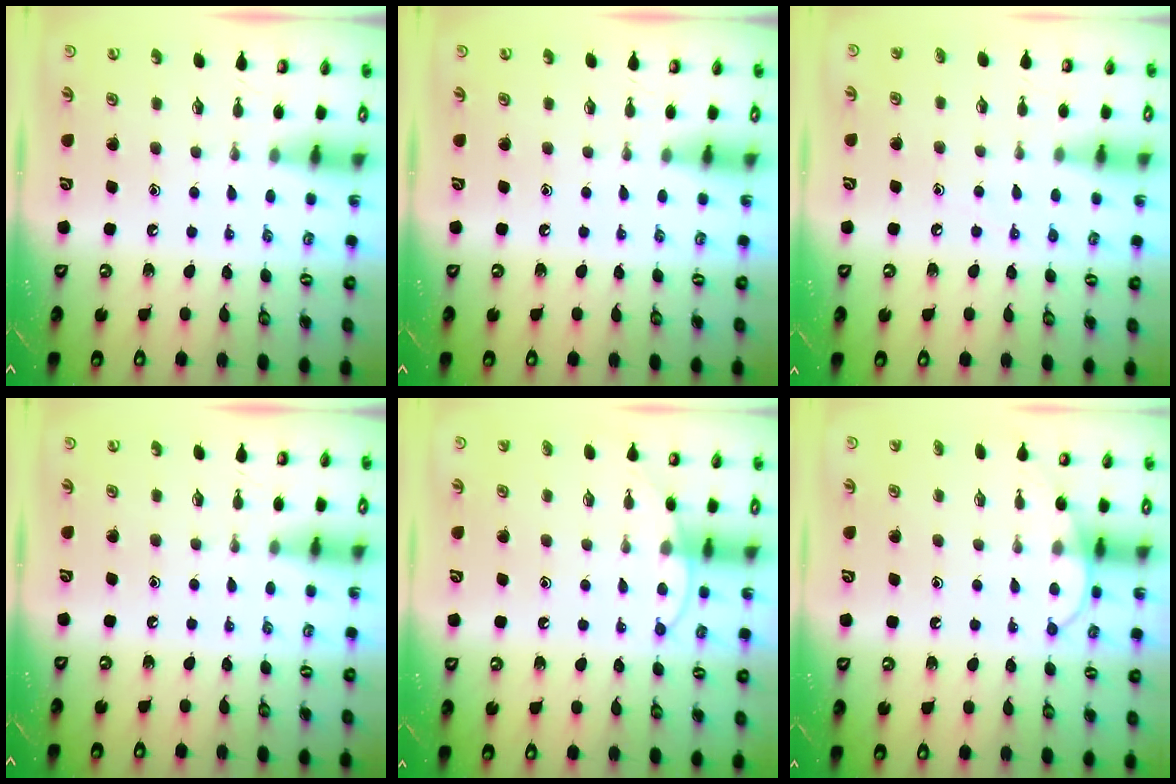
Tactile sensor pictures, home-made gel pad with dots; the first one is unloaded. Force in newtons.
{"total": 0.0}
{"total": 4.6, "press": 4.5, "slide": 0.5}
{"total": 0.0}
{"total": 6.6, "press": 6.5, "slide": 0.6}
{"total": 6.6, "press": 6.6, "slide": 0.6}